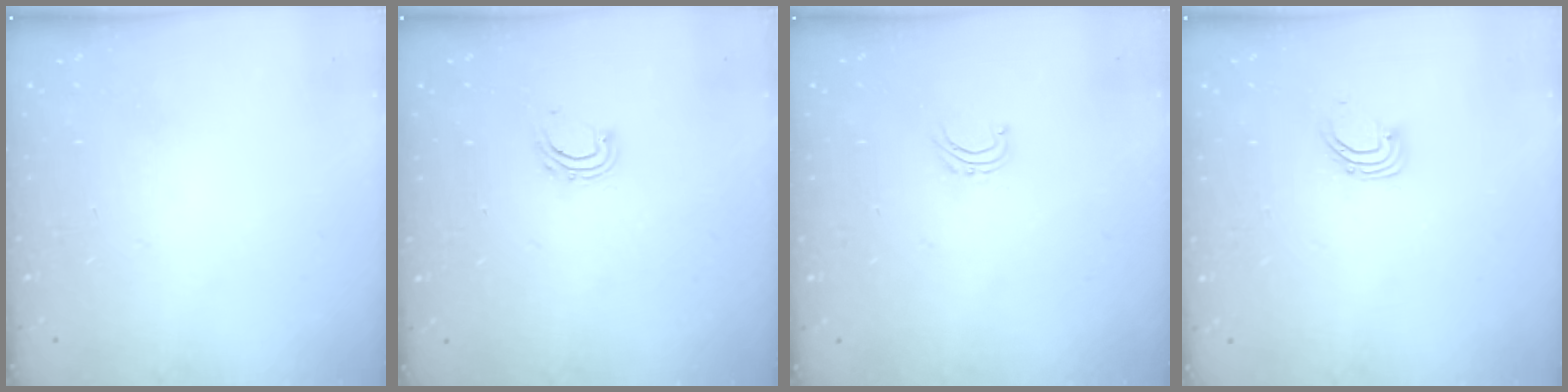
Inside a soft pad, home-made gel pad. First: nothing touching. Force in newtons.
{"total": 6.0, "press": 5.8, "slide": 1.3}
{"total": 3.7, "press": 3.7, "slide": 0.3}
{"total": 2.9, "press": 2.9, "slide": 0.3}